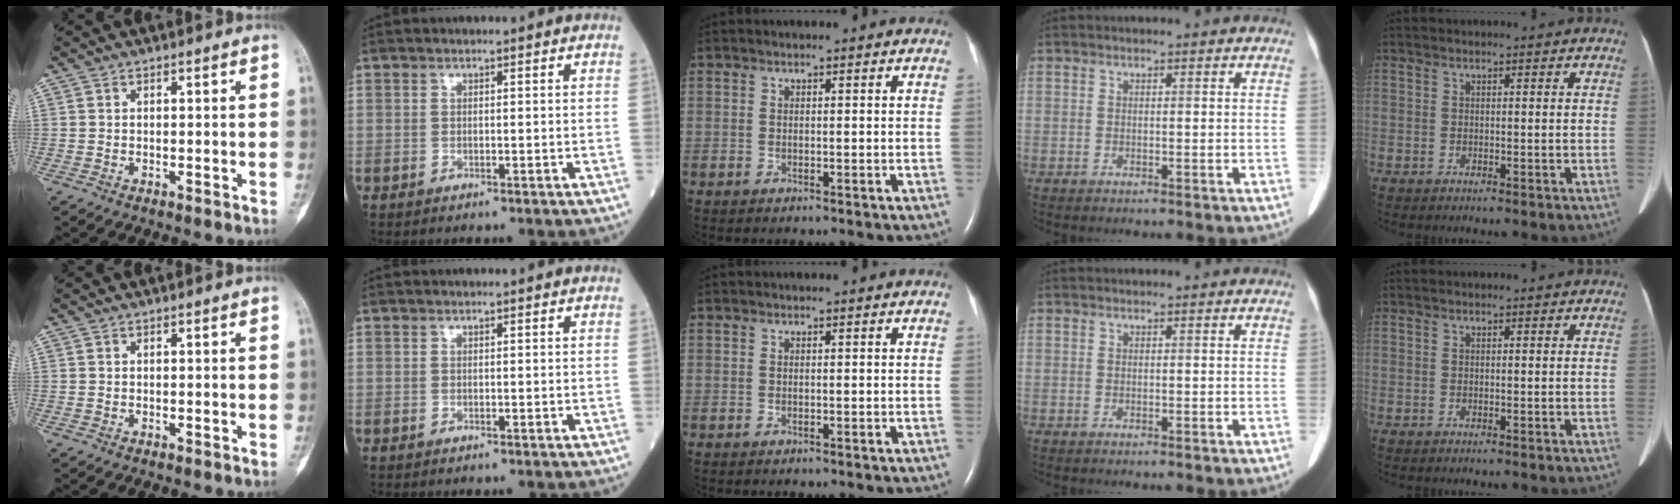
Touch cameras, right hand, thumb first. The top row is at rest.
{}